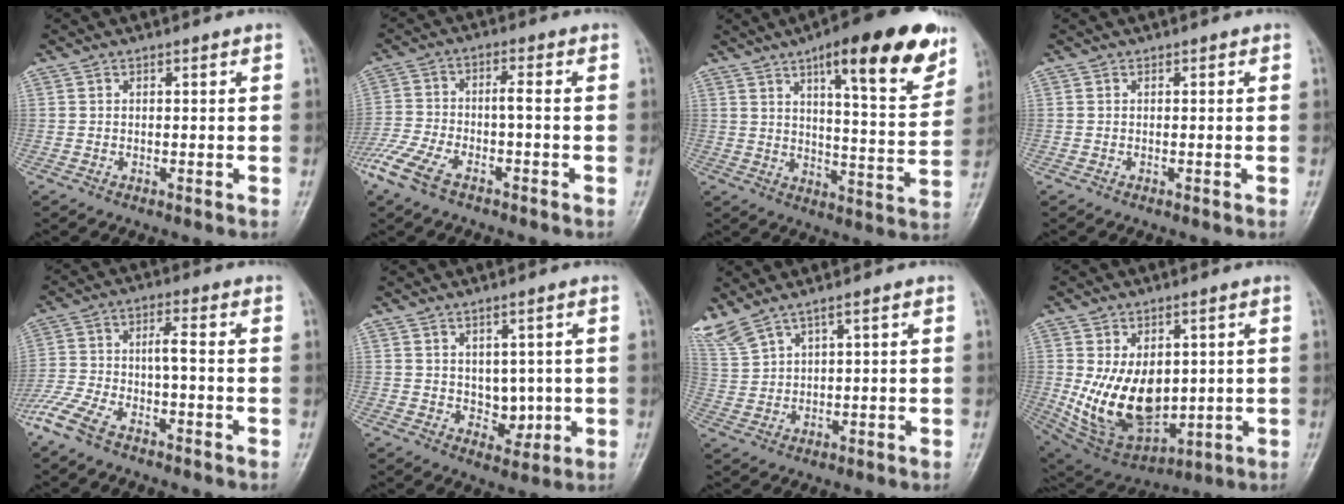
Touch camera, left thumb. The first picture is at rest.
{"total": 9.9, "force": [-5.3, 2.9, 7.8], "torque": [-0.184, 0.021, -0.101]}
{"total": 19.5, "force": [11.2, 5.0, 15.2], "torque": [-0.176, -0.047, 0.159]}
{"total": 0.0}
{"total": 9.3, "force": [-5.1, 2.3, 7.4], "torque": [-0.170, 0.025, -0.101]}
{"total": 5.4, "force": [0.4, 3.6, 4.0], "torque": [-0.027, -0.011, 0.017]}
{"total": 6.4, "force": [5.1, 1.2, 3.7], "torque": [-0.099, -0.011, 0.120]}
{"total": 16.2, "force": [0.5, 10.1, 12.7], "torque": [-0.192, -0.021, 0.041]}